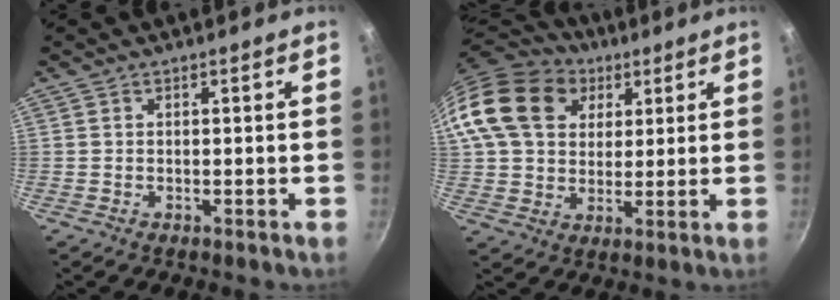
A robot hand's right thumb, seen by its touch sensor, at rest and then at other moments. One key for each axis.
{"total": 19.5, "fx": 6.9, "fy": 14.8, "fz": 10.6, "tx": -0.188, "ty": 0.009, "tz": 0.116}